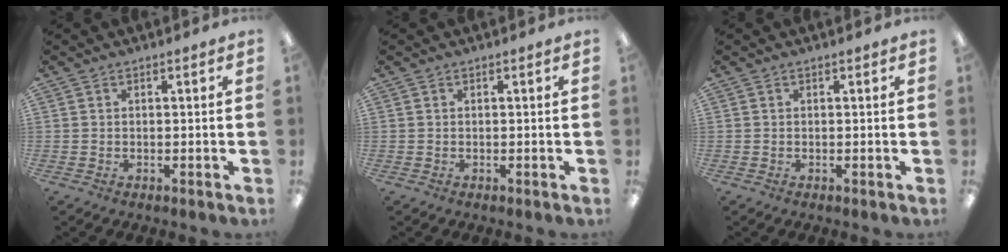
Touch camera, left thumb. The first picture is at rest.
{"total": 0.0}
{"total": 0.0}